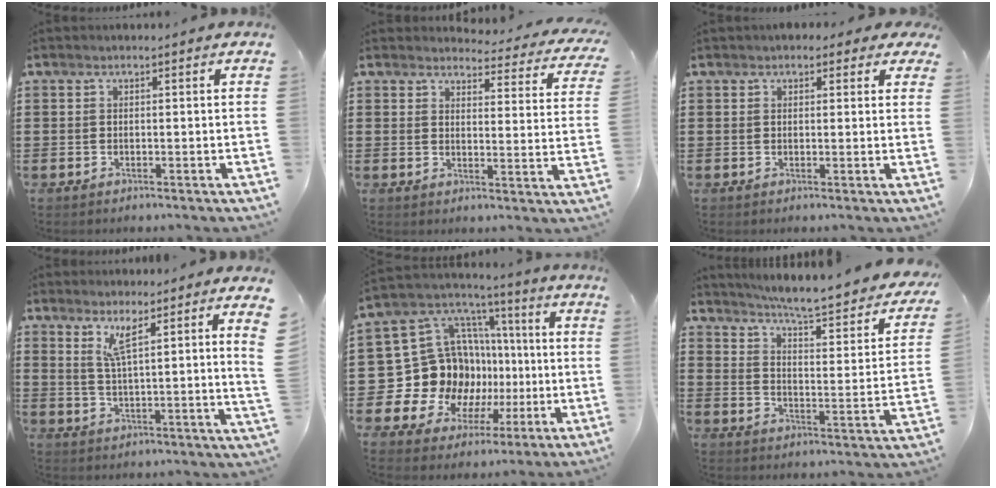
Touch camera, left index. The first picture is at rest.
{"total": 3.5, "force": [3.3, 0.5, 0.9], "torque": [-0.027, -0.026, 0.054]}
{"total": 1.8, "force": [1.3, 1.1, 0.7], "torque": [-0.011, 0.007, 0.021]}
{"total": 5.8, "force": [4.3, -0.5, 3.8], "torque": [-0.076, -0.022, 0.071]}
{"total": 17.5, "force": [-2.0, 16.0, 6.8], "torque": [-0.173, -0.033, 0.007]}
{"total": 5.7, "force": [5.2, -0.6, 2.4], "torque": [-0.064, -0.049, 0.078]}